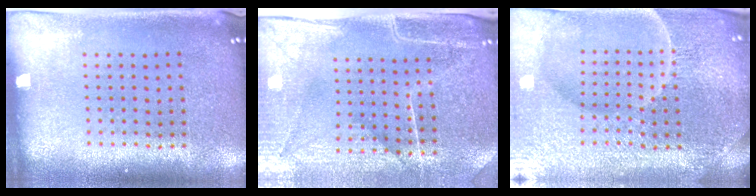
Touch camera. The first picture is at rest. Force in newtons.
{"total": 4.4, "press": 3.8, "slide": 2.2}
{"total": 5.9, "press": 5.4, "slide": 2.3}